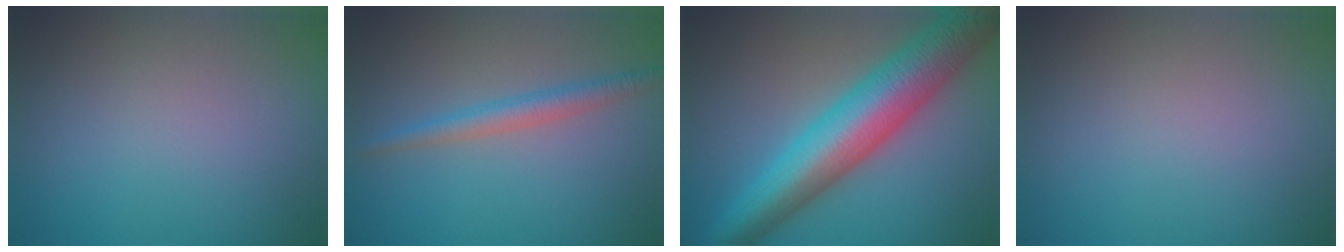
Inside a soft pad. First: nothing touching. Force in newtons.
{"total": 2.5, "press": 2.5, "slide": 0.1}
{"total": 10.8, "press": 10.8, "slide": 0.0}
{"total": 0.0}